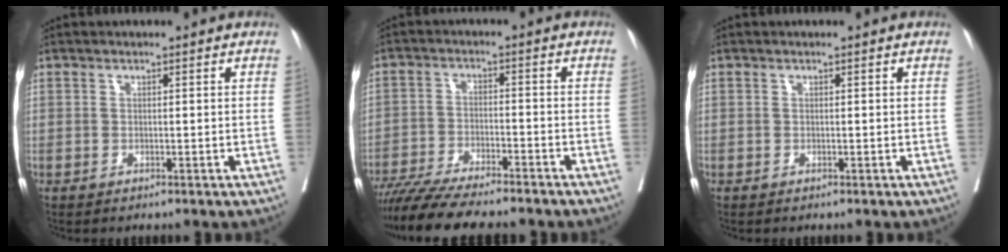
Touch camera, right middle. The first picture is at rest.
{"total": 13.0, "force": [-11.3, 1.2, 6.4], "torque": [-0.095, -0.021, -0.176]}
{"total": 0.0}